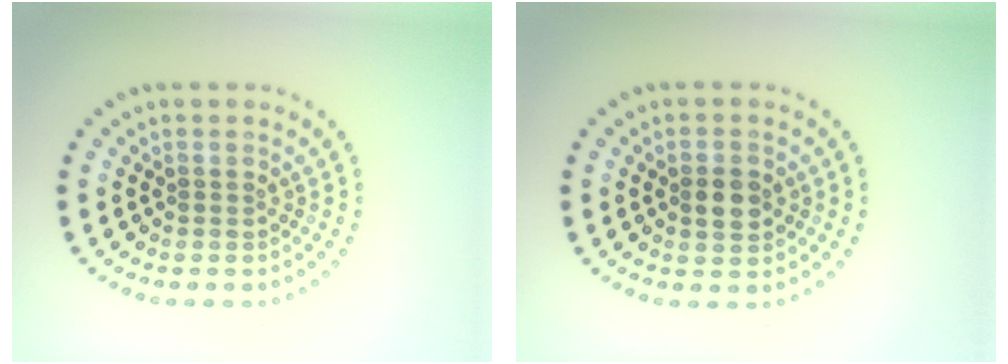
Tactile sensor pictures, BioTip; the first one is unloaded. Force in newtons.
{"total": 2.9, "press": 2.9, "slide": 0.1}